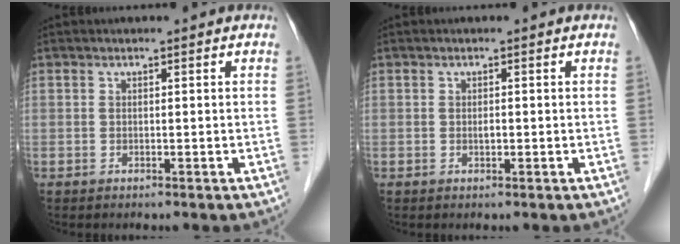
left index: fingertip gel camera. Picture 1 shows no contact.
{"total": 0.7, "force": [-0.1, 0.3, 0.6], "torque": [-0.012, 0.000, -0.001]}